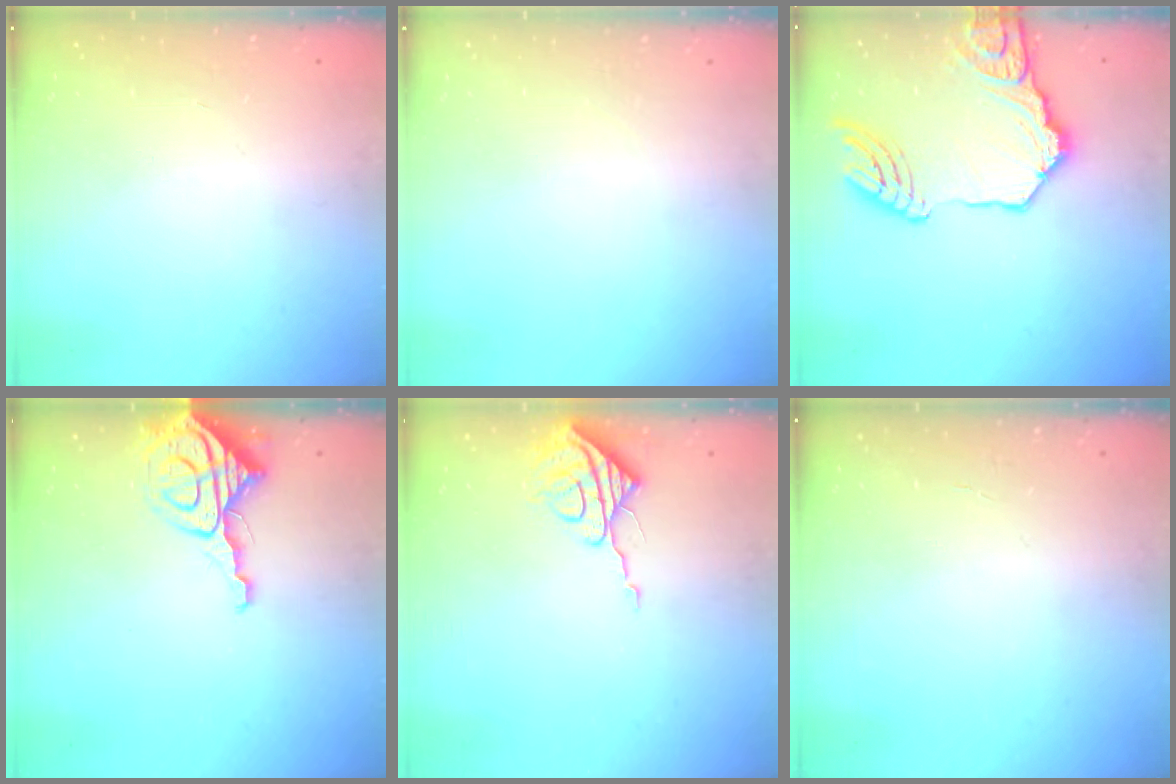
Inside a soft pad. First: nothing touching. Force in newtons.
{"total": 0.0}
{"total": 18.3, "press": 18.2, "slide": 2.1}
{"total": 8.9, "press": 8.8, "slide": 0.9}
{"total": 7.9, "press": 7.9, "slide": 0.3}
{"total": 1.1, "press": 1.1, "slide": 0.2}